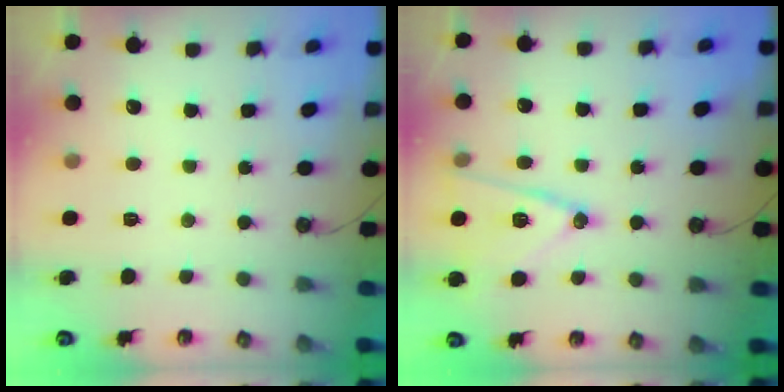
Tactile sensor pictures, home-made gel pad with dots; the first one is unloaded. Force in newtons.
{"total": 13.3, "press": 13.1, "slide": 2.6}